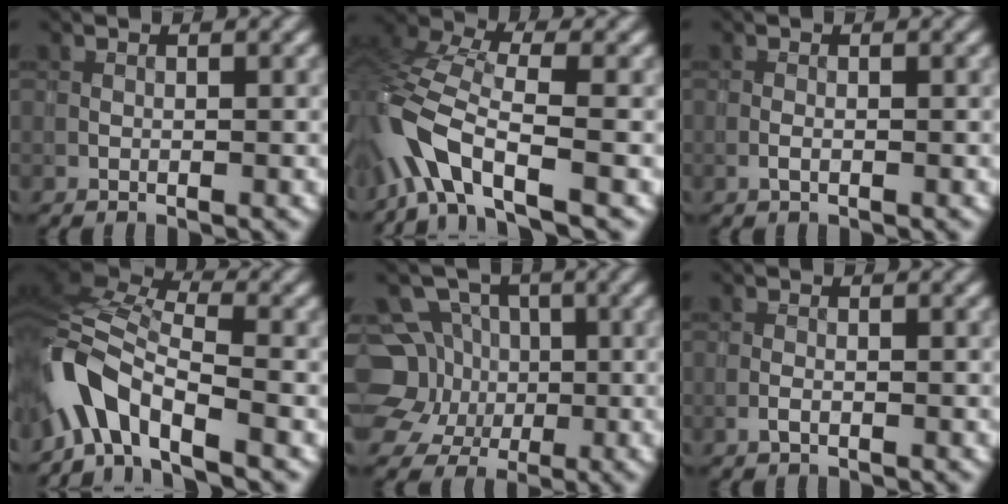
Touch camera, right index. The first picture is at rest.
{"total": 7.9, "force": [-3.9, 3.3, 5.9], "torque": [-0.132, 0.007, -0.092]}
{"total": 0.7, "force": [-0.3, 0.2, 0.6], "torque": [-0.013, 0.001, -0.006]}
{"total": 8.8, "force": [-5.1, 3.4, 6.3], "torque": [-0.122, 0.006, -0.114]}
{"total": 10.4, "force": [-0.3, 9.5, 4.2], "torque": [-0.097, 0.025, -0.049]}
{"total": 0.7, "force": [-0.4, 0.3, 0.6], "torque": [-0.013, 0.002, -0.009]}